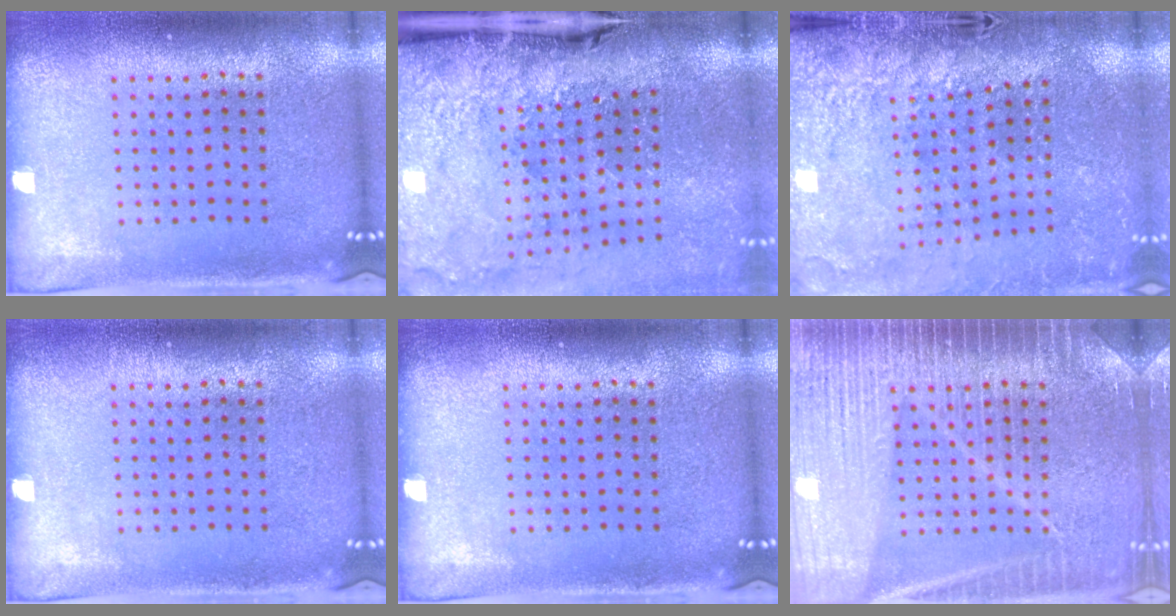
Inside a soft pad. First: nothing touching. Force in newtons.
{"total": 4.6, "press": 3.6, "slide": 2.9}
{"total": 3.2, "press": 3.1, "slide": 0.7}
{"total": 0.0}
{"total": 0.0}
{"total": 6.8, "press": 6.7, "slide": 1.0}